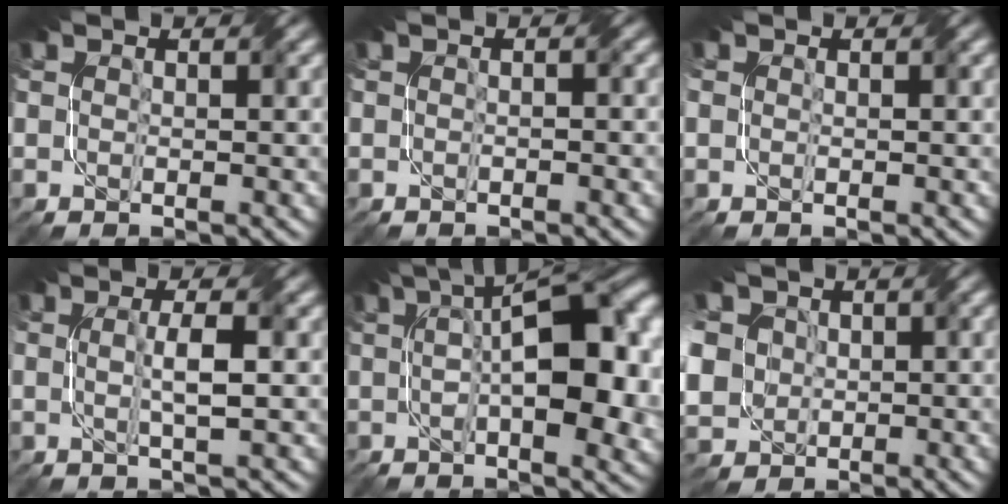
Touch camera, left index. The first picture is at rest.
{"total": 0.7, "force": [-0.6, 0.0, 0.5], "torque": [-0.010, -0.004, -0.015]}
{"total": 0.7, "force": [-0.1, 0.6, 0.3], "torque": [-0.004, -0.002, -0.001]}
{"total": 2.6, "force": [0.2, 0.3, 2.6], "torque": [-0.045, 0.006, 0.001]}
{"total": 13.8, "force": [1.8, 5.6, 12.5], "torque": [-0.173, 0.010, 0.030]}
{"total": 9.8, "force": [0.3, 8.5, 4.8], "torque": [-0.128, 0.002, -0.024]}